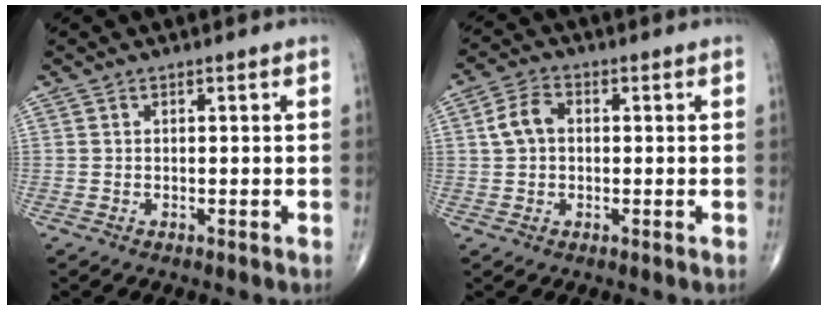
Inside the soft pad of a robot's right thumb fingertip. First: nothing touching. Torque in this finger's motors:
{"motor_torque": [0.06, 0.06, 0.25, -0.14, 0.06]}